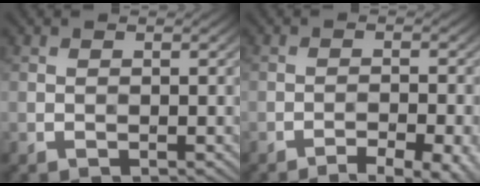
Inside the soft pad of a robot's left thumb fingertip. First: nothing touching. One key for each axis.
{"total": 7.8, "fx": -5.6, "fy": 1.8, "fz": 5.1, "tx": -0.080, "ty": 0.003, "tz": -0.067}